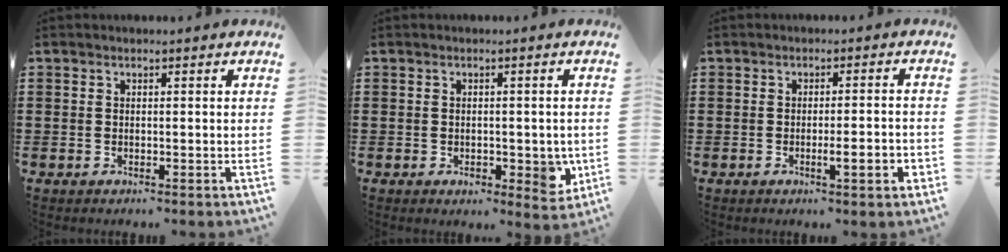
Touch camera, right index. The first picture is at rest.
{"total": 3.8, "force": [-0.7, 2.2, 3.0], "torque": [-0.046, 0.003, -0.013]}
{"total": 4.2, "force": [-1.4, 0.4, 3.9], "torque": [-0.063, -0.007, -0.021]}